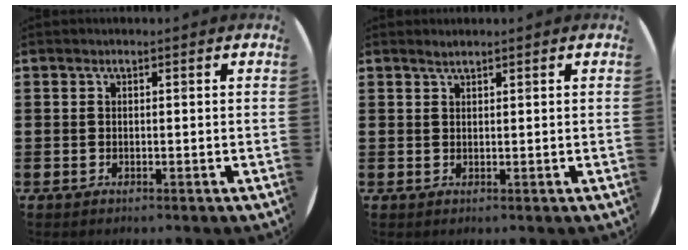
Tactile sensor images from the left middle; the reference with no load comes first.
{"total": 0.9, "force": [0.9, 0.0, 0.2], "torque": [-0.005, 0.000, 0.017]}